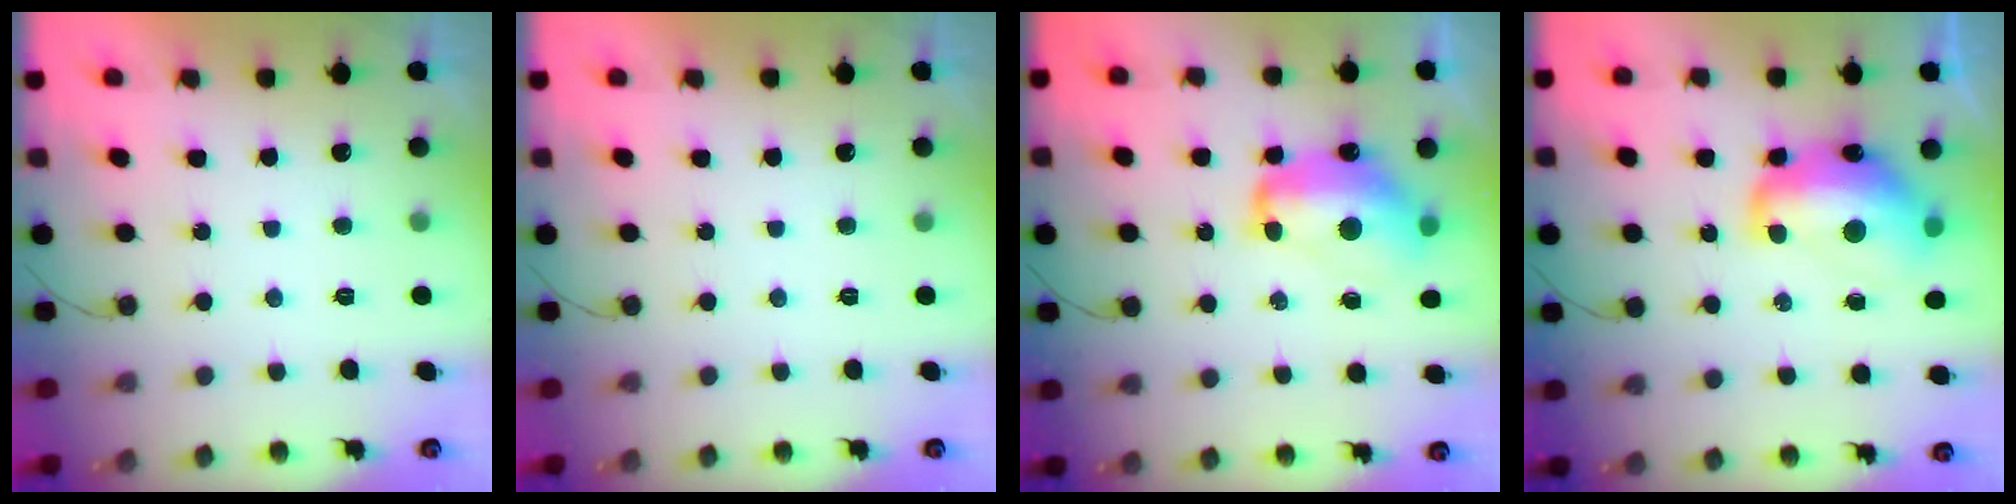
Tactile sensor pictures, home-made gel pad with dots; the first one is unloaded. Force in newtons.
{"total": 0.0}
{"total": 13.5, "press": 13.4, "slide": 1.0}
{"total": 15.3, "press": 15.3, "slide": 1.0}